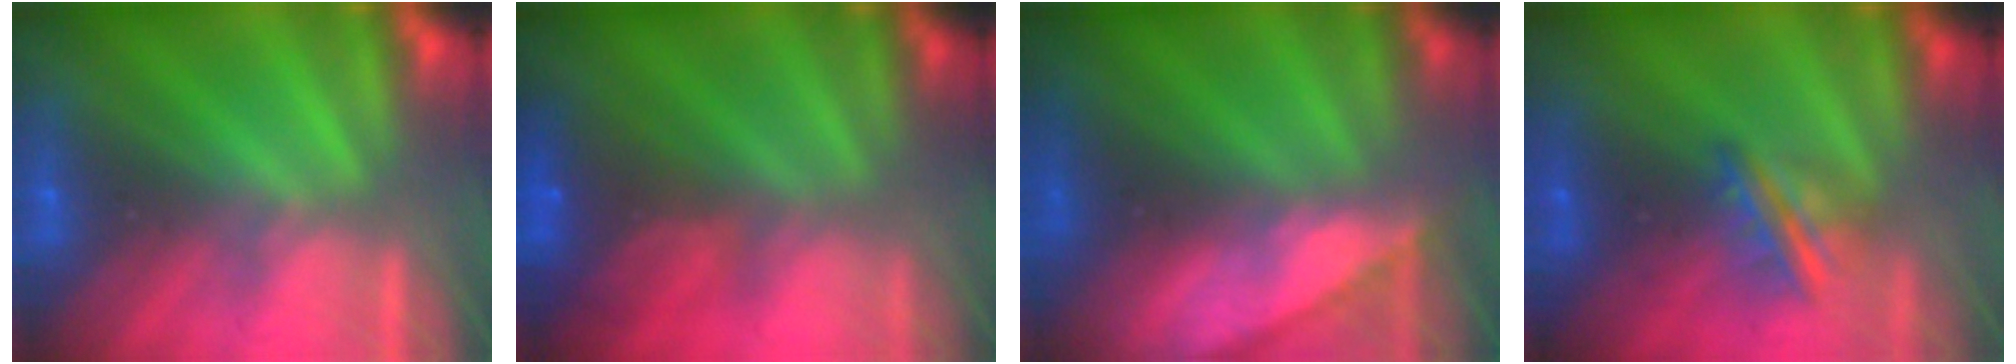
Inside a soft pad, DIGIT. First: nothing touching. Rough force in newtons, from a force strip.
{"total": 10.4}
{"total": 7.2}
{"total": 3.0}